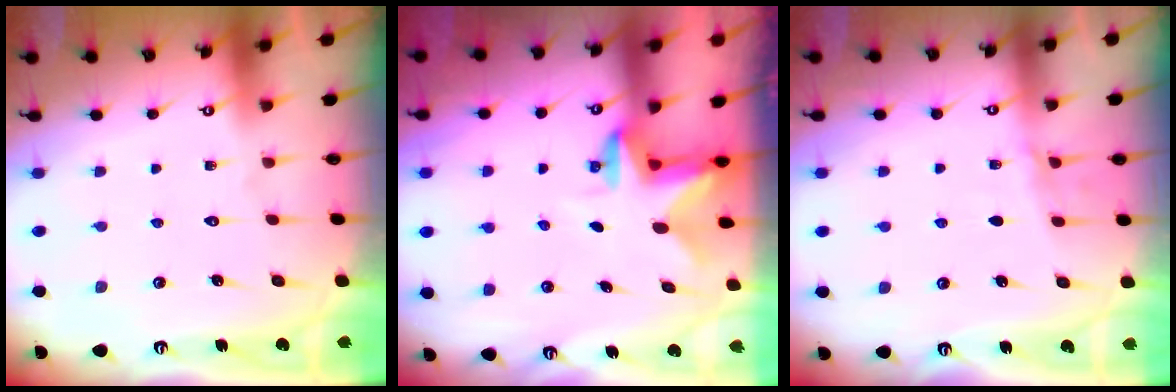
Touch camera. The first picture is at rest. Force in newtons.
{"total": 2.3, "press": 2.3, "slide": 0.4}
{"total": 4.3, "press": 4.1, "slide": 1.4}